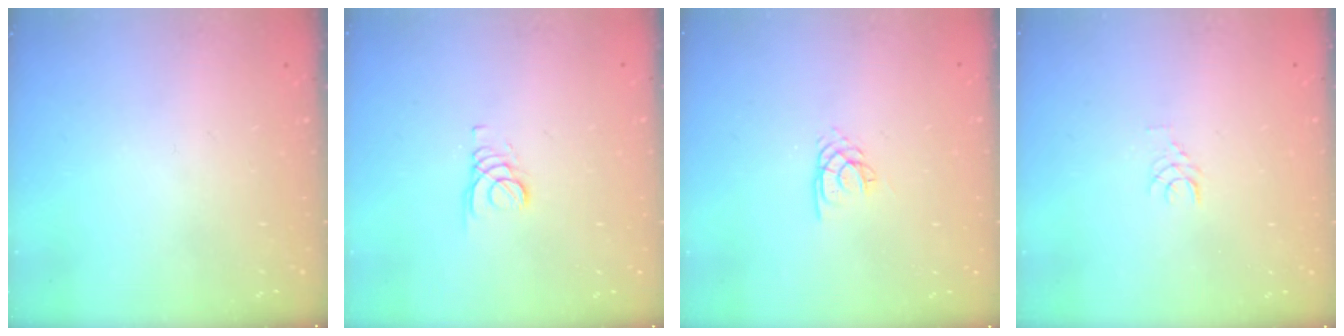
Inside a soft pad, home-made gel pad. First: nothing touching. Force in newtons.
{"total": 1.6, "press": 1.6, "slide": 0.2}
{"total": 1.9, "press": 1.8, "slide": 0.3}
{"total": 3.6, "press": 3.6, "slide": 0.3}